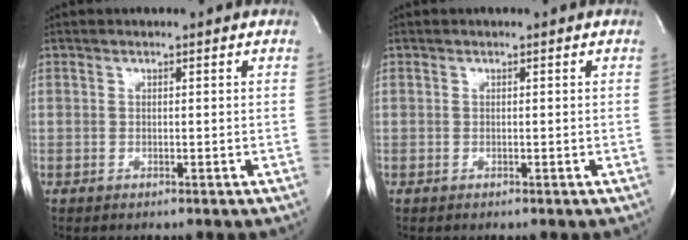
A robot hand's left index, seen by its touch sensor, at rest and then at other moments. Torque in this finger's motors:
{"motor_torque": [-0.08, 0.08, 0.00, 0.00]}